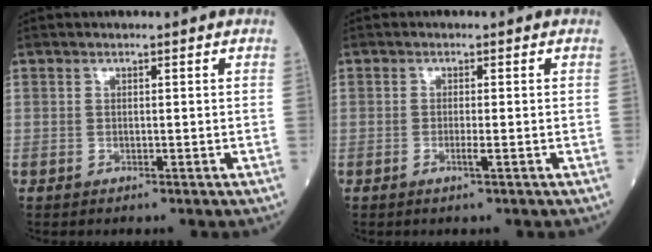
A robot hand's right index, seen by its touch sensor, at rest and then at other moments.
{"total": 1.4, "force": [-0.5, -0.1, 1.3], "torque": [-0.026, -0.004, -0.010]}